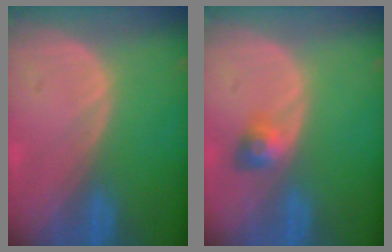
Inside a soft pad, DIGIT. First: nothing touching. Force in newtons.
{"total": 3.0, "press": 2.6, "slide": 1.3}